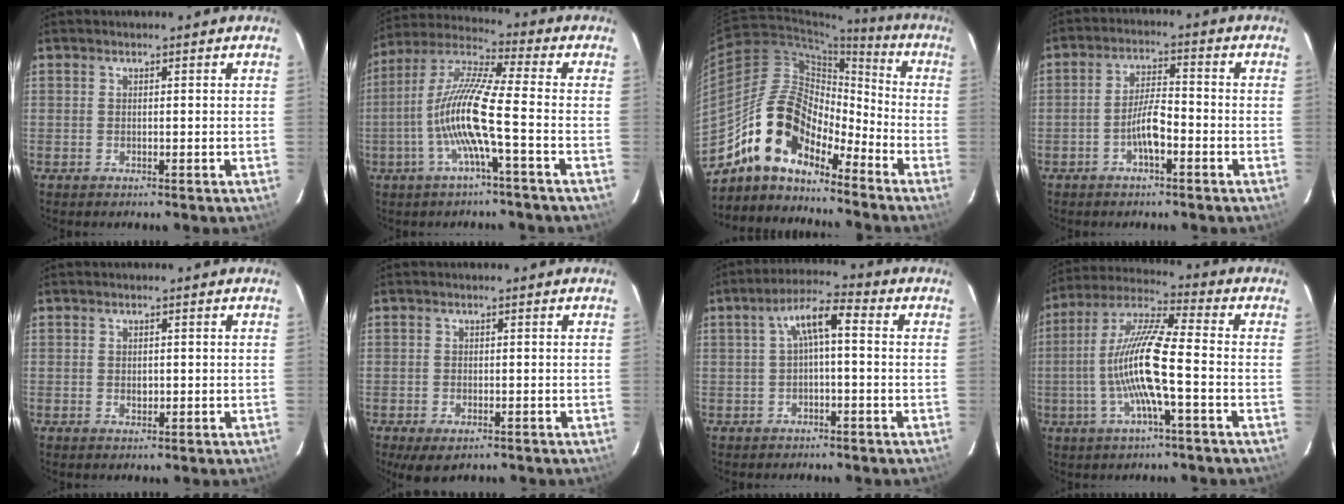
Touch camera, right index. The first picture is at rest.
{"total": 12.4, "force": [-3.6, 0.2, 11.8], "torque": [-0.234, 0.004, -0.073]}
{"total": 14.1, "force": [-11.0, 5.8, 6.5], "torque": [-0.114, 0.021, -0.213]}
{"total": 5.4, "force": [-2.6, 1.4, 4.6], "torque": [-0.093, 0.009, -0.045]}
{"total": 1.4, "force": [-0.1, 1.0, 0.9], "torque": [-0.015, 0.003, 0.000]}
{"total": 4.3, "force": [-2.5, 2.2, 2.7], "torque": [-0.057, -0.018, -0.038]}
{"total": 5.9, "force": [0.1, 1.7, 5.7], "torque": [-0.114, 0.021, 0.005]}
{"total": 13.4, "force": [-2.9, 1.2, 13.0], "torque": [-0.257, 0.005, -0.059]}